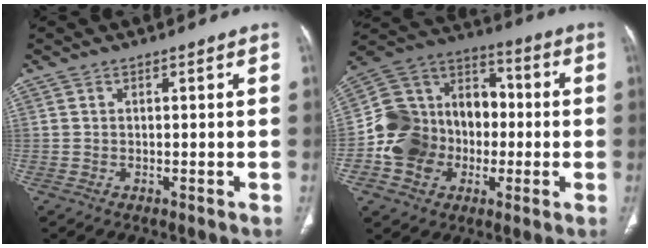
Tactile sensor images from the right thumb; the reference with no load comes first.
{"total": 19.8, "force": [-3.6, 16.2, 10.8], "torque": [-0.164, 0.058, -0.061]}